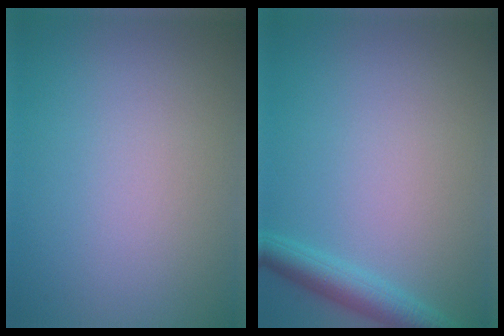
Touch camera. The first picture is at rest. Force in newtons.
{"total": 3.0, "press": 3.0, "slide": 0.2}